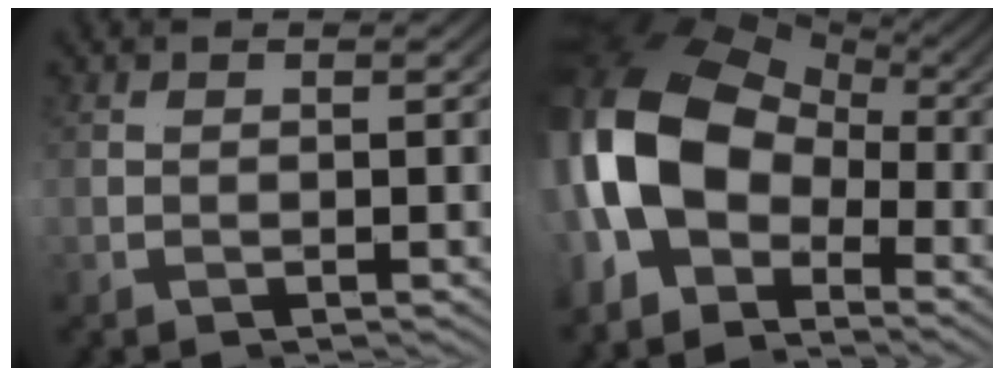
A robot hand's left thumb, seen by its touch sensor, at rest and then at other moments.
{"total": 12.2, "force": [0.6, 7.4, 9.7], "torque": [-0.178, 0.002, -0.001]}